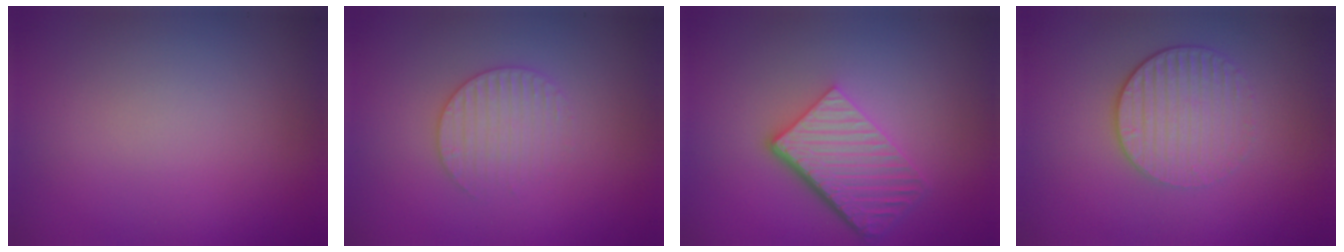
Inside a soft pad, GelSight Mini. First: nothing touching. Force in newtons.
{"total": 2.5, "press": 2.5, "slide": 0.4}
{"total": 5.7, "press": 3.9, "slide": 4.1}
{"total": 3.3, "press": 2.7, "slide": 1.9}